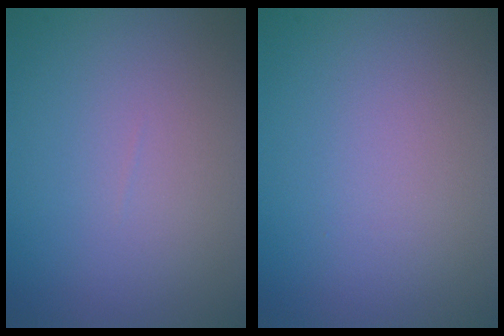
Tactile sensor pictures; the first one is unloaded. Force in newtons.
{"total": 0.0}